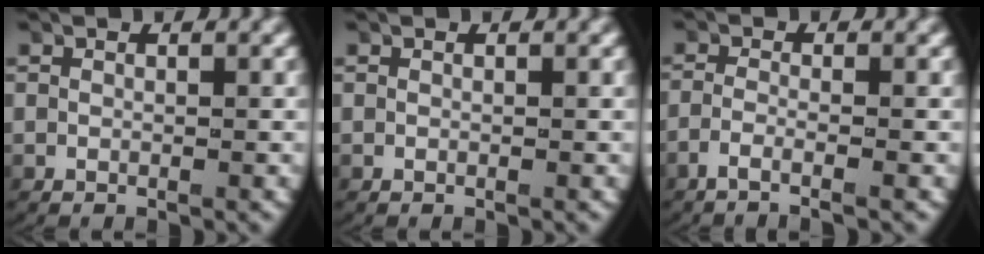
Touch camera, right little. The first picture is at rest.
{"total": 0.0}
{"total": 2.6, "force": [-2.0, -0.1, 1.7], "torque": [-0.042, -0.007, -0.035]}